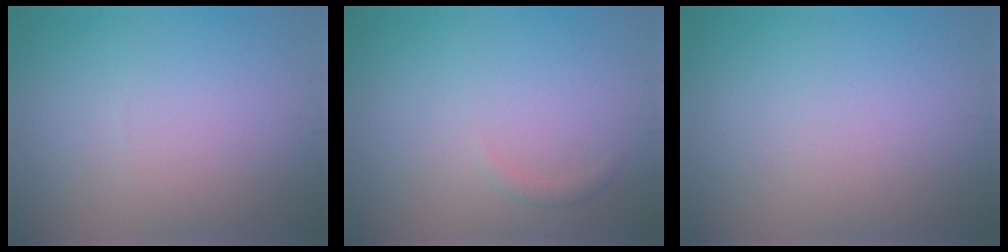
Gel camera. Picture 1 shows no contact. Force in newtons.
{"total": 0.7, "press": 0.7, "slide": 0.0}
{"total": 0.0}